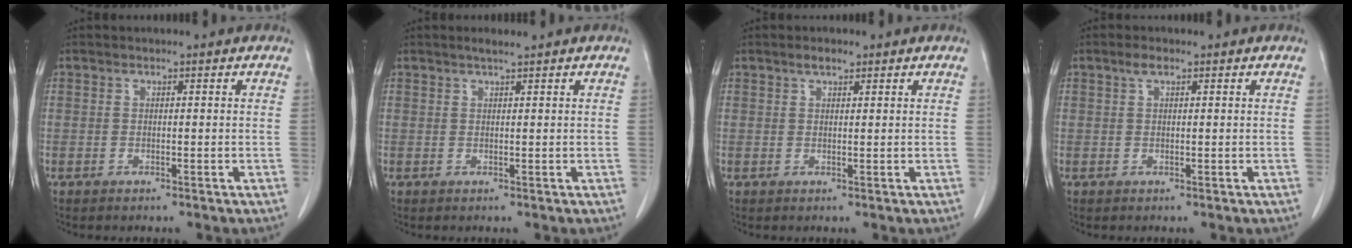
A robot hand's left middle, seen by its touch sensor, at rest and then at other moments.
{"total": 1.1, "force": [0.9, -0.1, 0.7], "torque": [-0.016, 0.000, 0.019]}
{"total": 1.6, "force": [1.1, 0.6, 1.0], "torque": [-0.021, 0.004, 0.019]}
{"total": 1.4, "force": [0.8, 0.6, 1.0], "torque": [-0.022, 0.009, 0.014]}